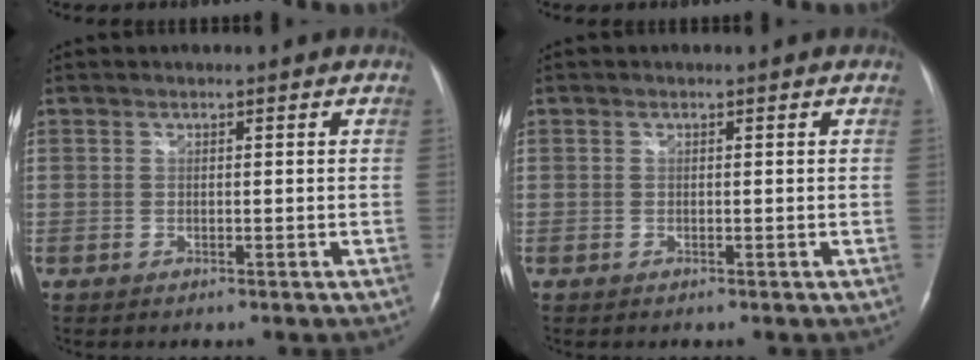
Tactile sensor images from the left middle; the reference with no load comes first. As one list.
[{"total": 0.0}]